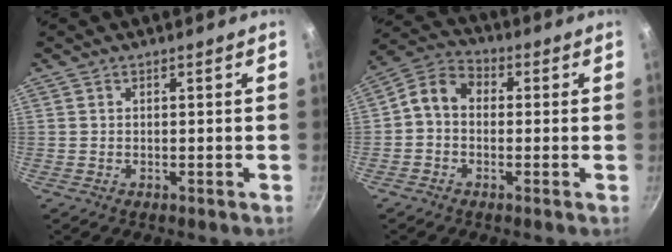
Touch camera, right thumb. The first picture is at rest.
{"total": 6.7, "force": [-0.3, 5.3, 4.2], "torque": [-0.068, 0.025, -0.029]}